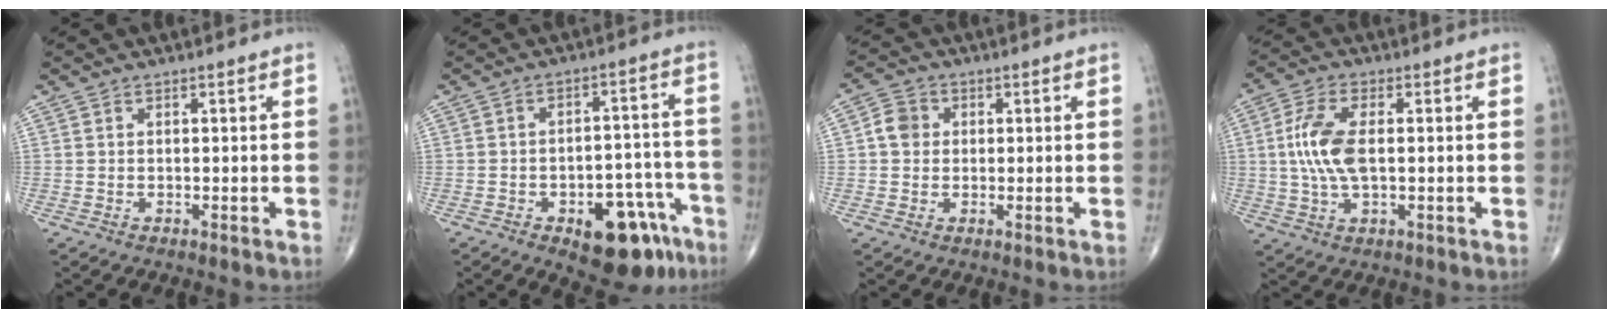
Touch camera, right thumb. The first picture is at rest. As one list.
[{"total": 14.5, "force": [-7.9, 7.1, 10.0], "torque": [-0.094, 0.056, -0.099]}, {"total": 4.2, "force": [0.4, 3.8, 1.9], "torque": [-0.023, 0.007, 0.000]}, {"total": 9.1, "force": [0.5, 4.1, 8.1], "torque": [-0.182, 0.005, 0.010]}]